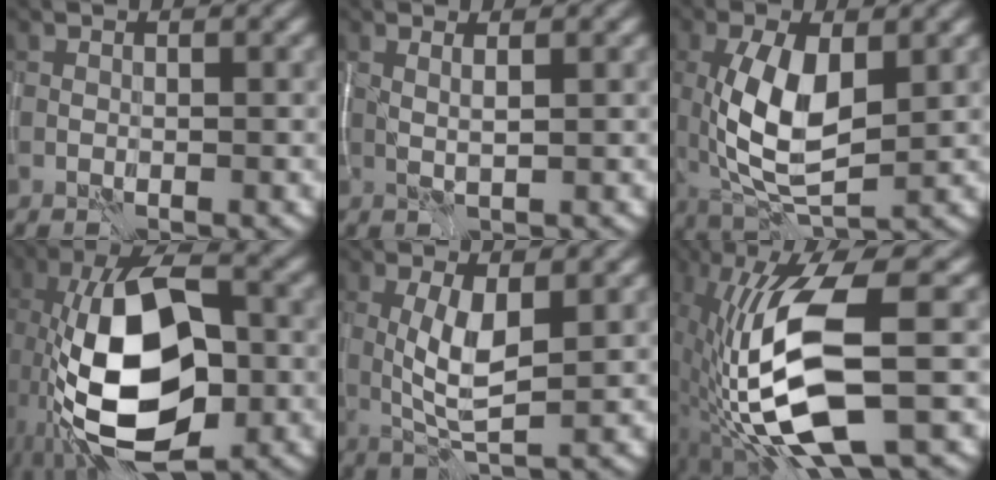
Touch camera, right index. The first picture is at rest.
{"total": 1.5, "force": [0.7, 0.2, 1.4], "torque": [-0.022, -0.003, 0.011]}
{"total": 7.5, "force": [0.4, 3.3, 6.7], "torque": [-0.143, -0.005, 0.010]}
{"total": 15.1, "force": [-2.5, 7.5, 12.9], "torque": [-0.234, -0.002, -0.046]}
{"total": 4.3, "force": [0.4, 1.3, 4.1], "torque": [-0.087, -0.005, 0.009]}
{"total": 10.7, "force": [-2.9, 2.7, 10.0], "torque": [-0.205, 0.000, -0.055]}